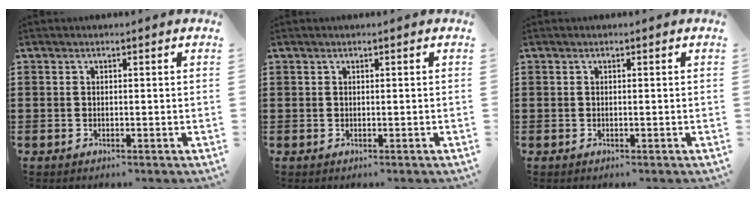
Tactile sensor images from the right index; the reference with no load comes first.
{"total": 0.0}
{"total": 0.0}